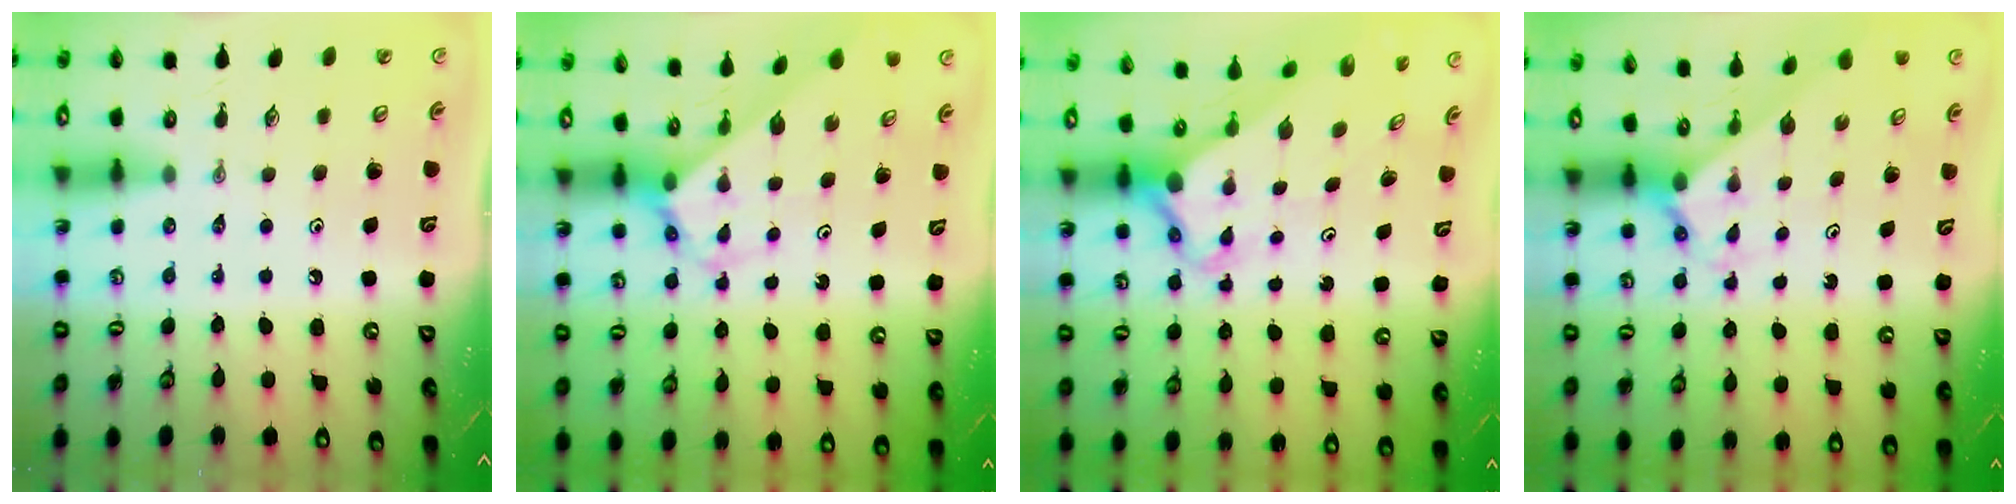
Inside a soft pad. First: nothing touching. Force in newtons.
{"total": 2.7, "press": 2.7, "slide": 0.1}
{"total": 3.6, "press": 3.6, "slide": 0.3}
{"total": 1.8, "press": 1.7, "slide": 0.2}